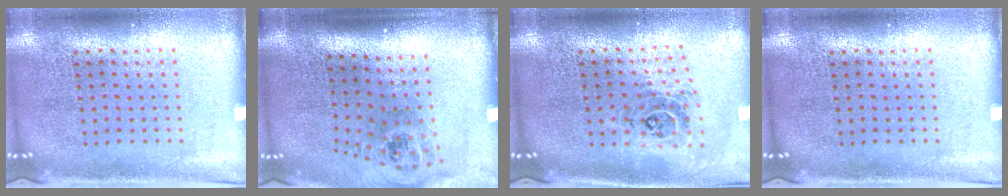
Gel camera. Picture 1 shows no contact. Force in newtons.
{"total": 1.7, "press": 1.3, "slide": 1.1}
{"total": 0.9, "press": 0.9, "slide": 0.2}
{"total": 0.0}